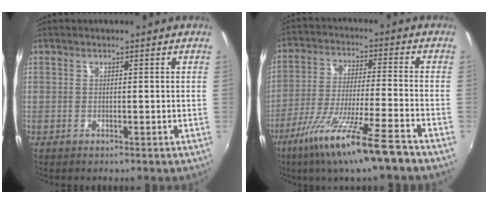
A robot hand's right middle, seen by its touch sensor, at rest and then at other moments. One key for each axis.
{"total": 15.1, "fx": -10.3, "fy": 0.3, "fz": 11.0, "tx": -0.217, "ty": -0.041, "tz": -0.177}